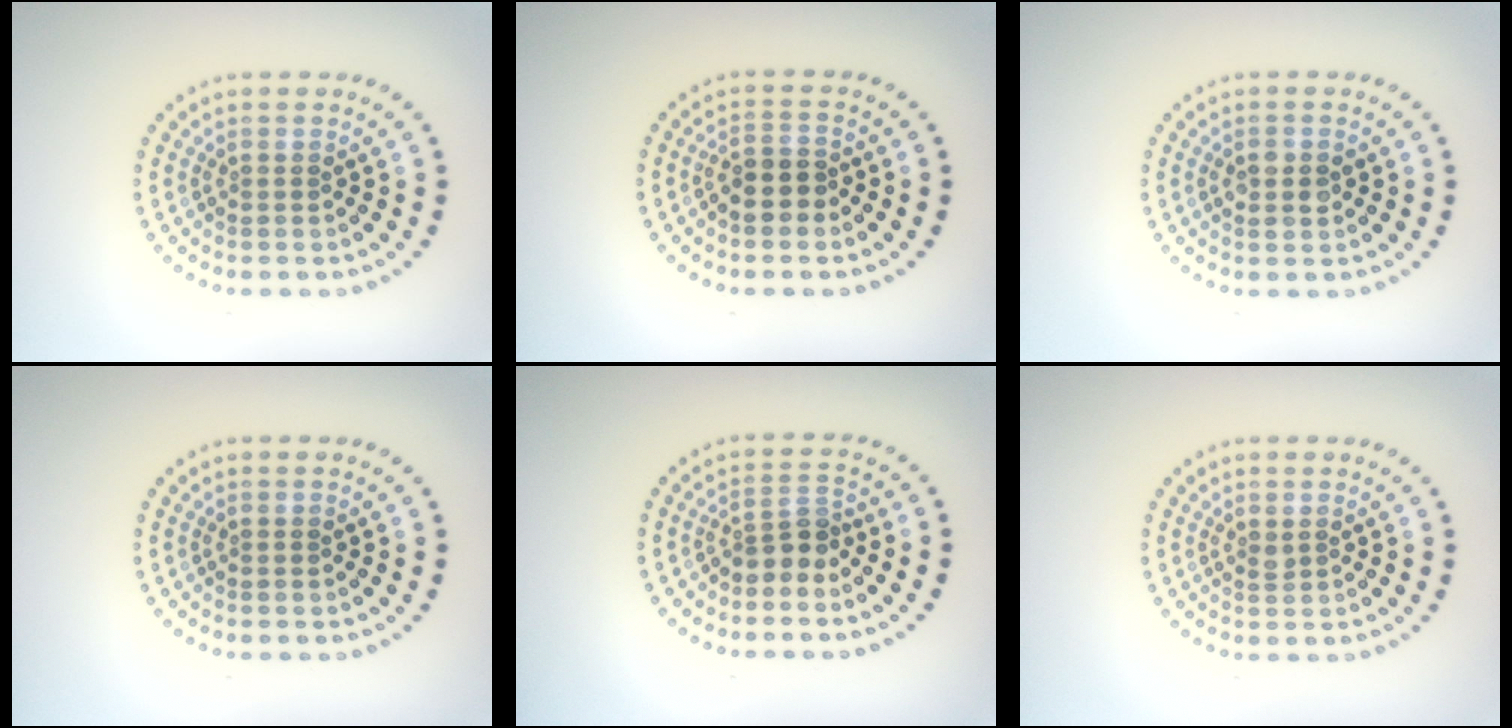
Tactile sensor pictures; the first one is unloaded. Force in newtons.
{"total": 2.6, "press": 2.4, "slide": 1.1}
{"total": 2.4, "press": 2.4, "slide": 0.0}
{"total": 0.0}
{"total": 2.4, "press": 1.8, "slide": 1.6}
{"total": 0.6, "press": 0.6, "slide": 0.3}